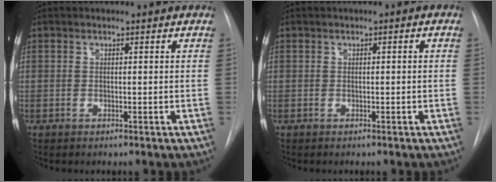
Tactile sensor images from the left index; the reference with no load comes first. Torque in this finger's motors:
{"motor_torque": [0.13, -0.96, -0.45, 0.02]}